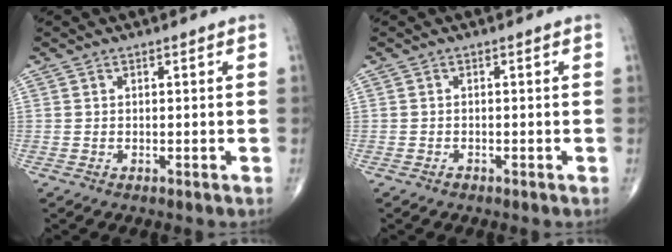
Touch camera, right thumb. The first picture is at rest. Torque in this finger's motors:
{"motor_torque": [-0.24, 0.15, -0.02, -0.10, -0.02]}